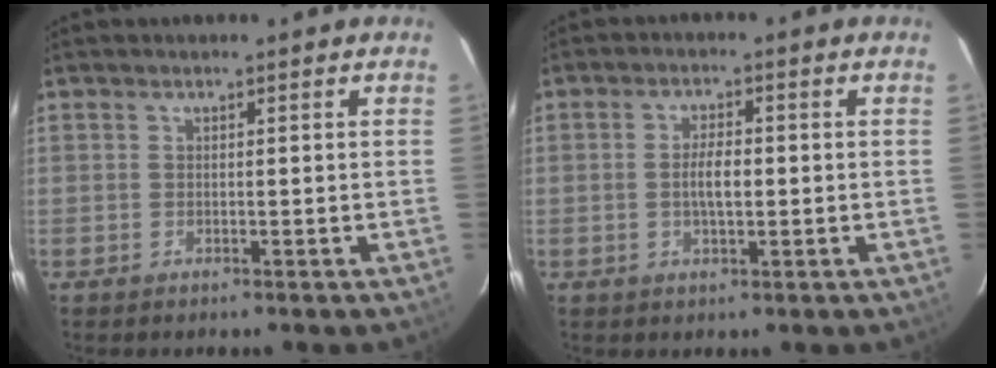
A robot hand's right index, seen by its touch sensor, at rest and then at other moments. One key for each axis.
{"total": 4.1, "fx": -0.4, "fy": 1.6, "fz": 3.8, "tx": -0.069, "ty": 0.000, "tz": -0.004}